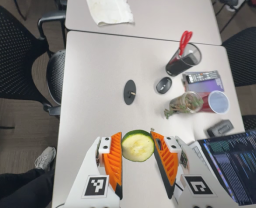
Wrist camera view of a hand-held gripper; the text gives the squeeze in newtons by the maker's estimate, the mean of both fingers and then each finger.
{"total": 8.4, "left": 8.3, "right": 8.4}